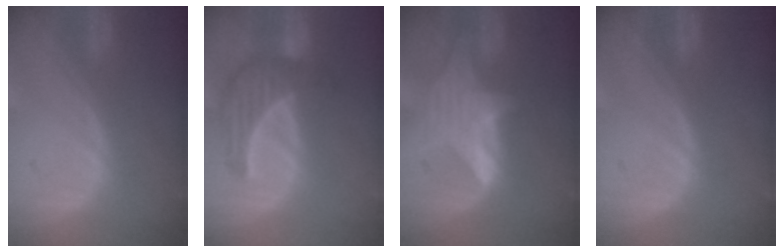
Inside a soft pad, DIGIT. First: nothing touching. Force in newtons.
{"total": 6.9, "press": 6.8, "slide": 1.2}
{"total": 6.1, "press": 6.1, "slide": 0.1}
{"total": 0.0}